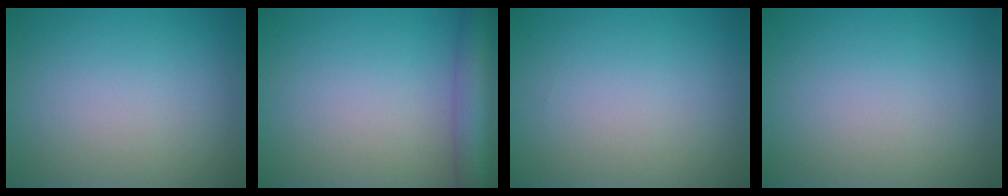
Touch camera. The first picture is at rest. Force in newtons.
{"total": 5.6, "press": 5.6, "slide": 0.3}
{"total": 0.0}
{"total": 0.0}